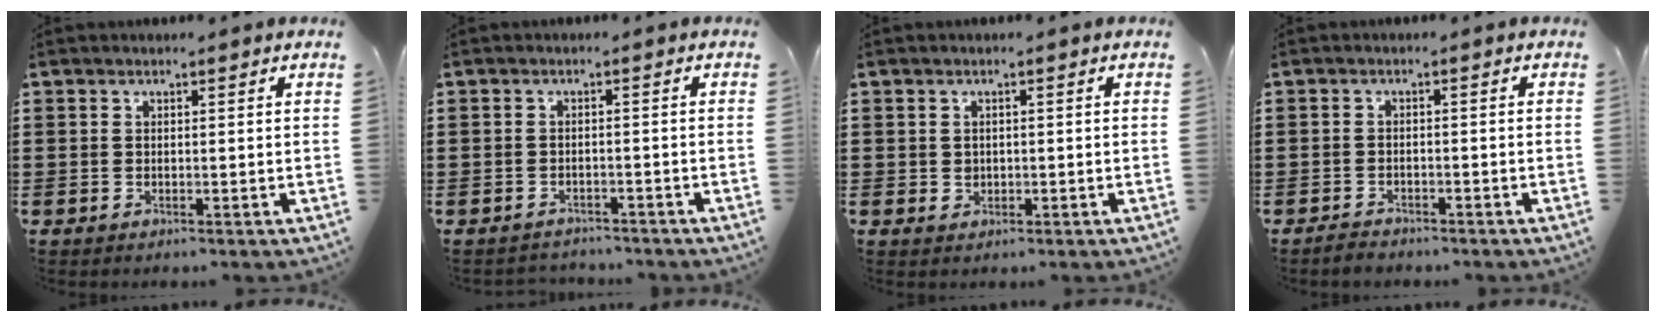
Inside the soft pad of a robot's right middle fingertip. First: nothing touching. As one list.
[{"total": 1.7, "force": [-1.6, 0.3, -0.2], "torque": [-0.003, 0.001, -0.037]}, {"total": 1.1, "force": [0.2, 1.1, 0.3], "torque": [-0.009, 0.006, 0.003]}, {"total": 1.7, "force": [-1.6, 0.4, 0.0], "torque": [-0.005, 0.003, -0.036]}]